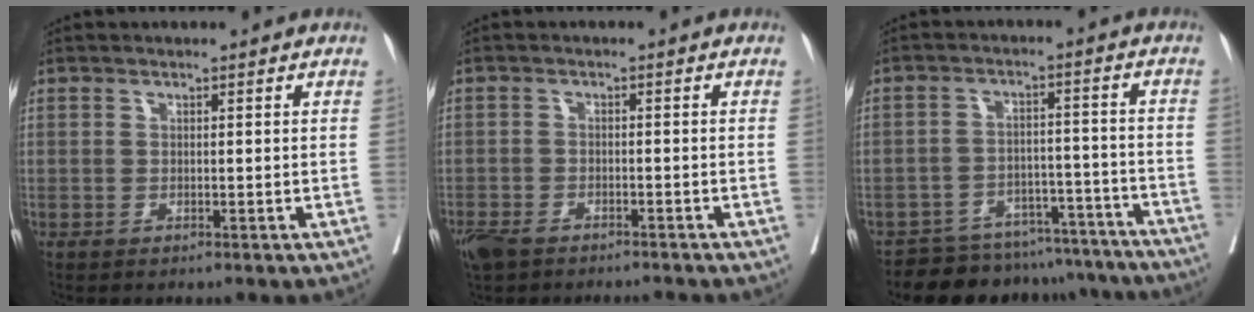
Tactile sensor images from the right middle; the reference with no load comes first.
{"total": 7.5, "force": [-6.2, 2.0, 3.7], "torque": [-0.069, -0.008, -0.103]}
{"total": 14.2, "force": [-13.2, 5.0, 1.9], "torque": [-0.007, 0.027, -0.168]}